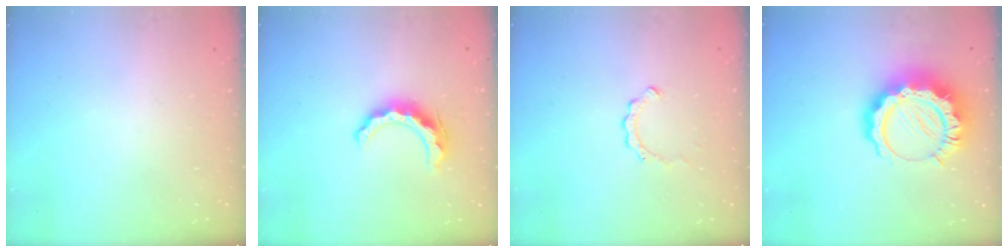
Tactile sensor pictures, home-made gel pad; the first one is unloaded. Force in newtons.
{"total": 10.3, "press": 10.3, "slide": 0.3}
{"total": 2.7, "press": 2.6, "slide": 0.3}
{"total": 14.8, "press": 14.7, "slide": 1.5}